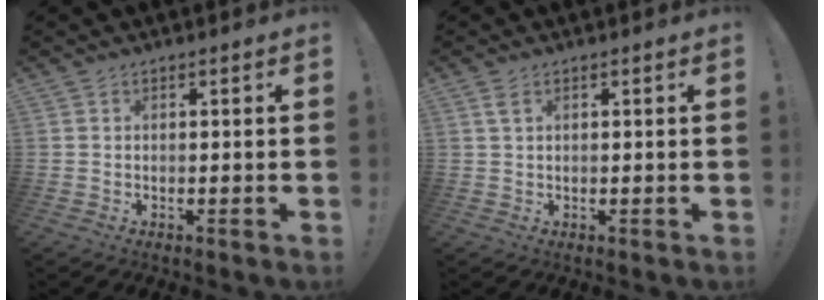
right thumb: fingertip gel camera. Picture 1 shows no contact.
{"total": 2.0, "force": [1.0, 0.9, 1.5], "torque": [-0.025, -0.002, 0.018]}